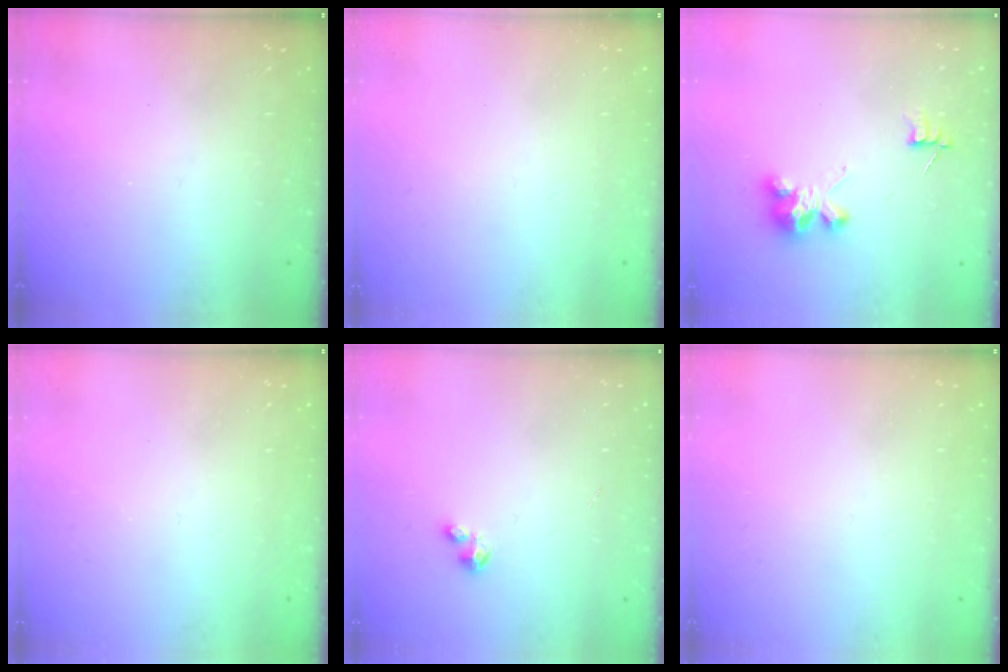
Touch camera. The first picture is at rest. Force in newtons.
{"total": 0.0}
{"total": 4.6, "press": 4.6, "slide": 0.3}
{"total": 0.0}
{"total": 2.1, "press": 2.0, "slide": 0.5}
{"total": 0.0}